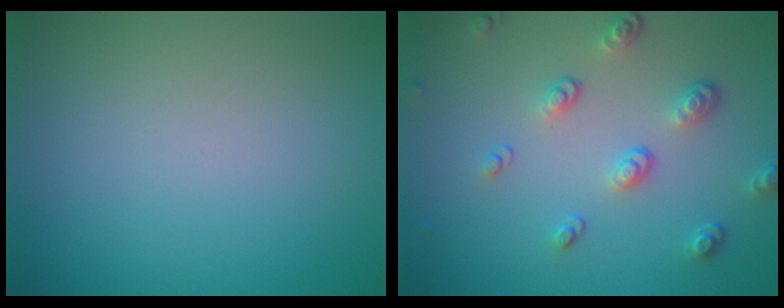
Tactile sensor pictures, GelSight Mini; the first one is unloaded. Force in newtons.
{"total": 3.4, "press": 2.6, "slide": 2.2}